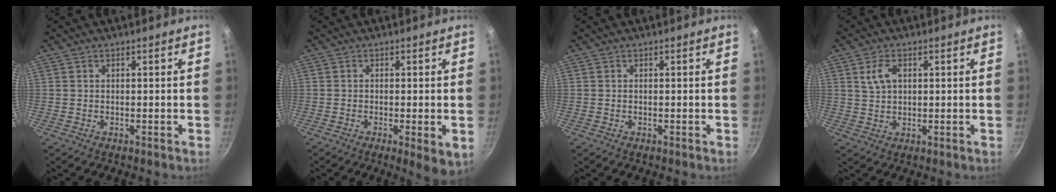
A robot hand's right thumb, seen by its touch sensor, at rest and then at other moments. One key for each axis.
{"total": 4.8, "fx": -1.4, "fy": 1.0, "fz": 4.5, "tx": -0.072, "ty": -0.015, "tz": -0.023}
{"total": 0.0}
{"total": 4.3, "fx": 1.5, "fy": 2.4, "fz": 3.3, "tx": -0.069, "ty": 0.000, "tz": 0.032}